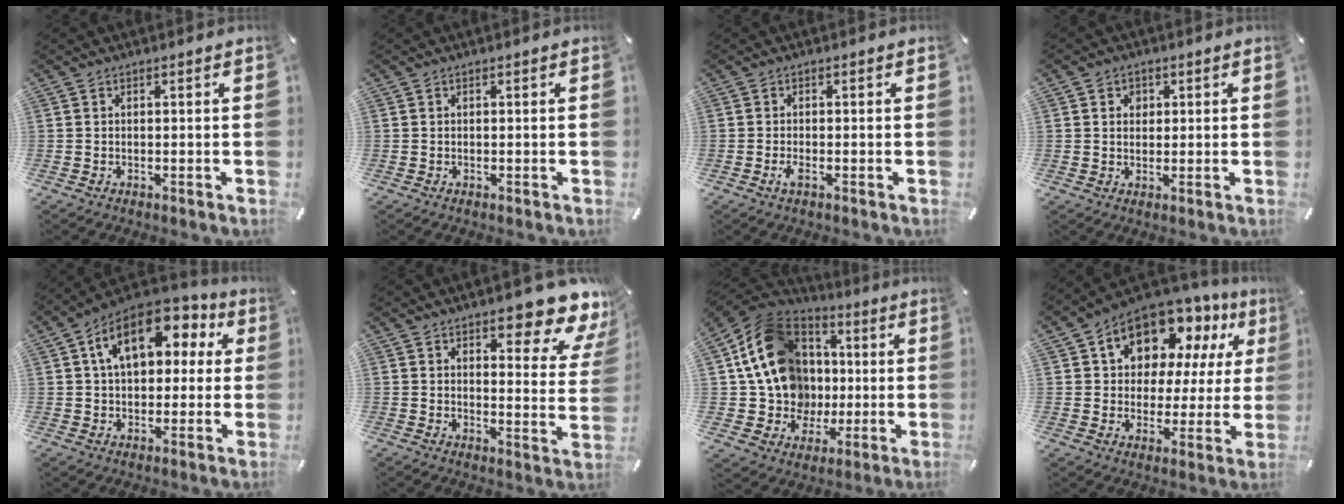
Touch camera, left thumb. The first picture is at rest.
{"total": 0.0}
{"total": 1.9, "force": [-0.8, 0.5, 1.7], "torque": [-0.037, -0.003, -0.016]}
{"total": 2.9, "force": [0.6, 2.7, 0.9], "torque": [-0.008, 0.000, 0.005]}
{"total": 15.3, "force": [5.8, 9.9, 10.2], "torque": [-0.174, -0.012, 0.103]}
{"total": 10.9, "force": [8.6, 3.7, 5.5], "torque": [-0.061, -0.068, 0.147]}
{"total": 20.3, "force": [2.6, 17.9, 9.2], "torque": [-0.176, -0.012, 0.073]}
{"total": 13.2, "force": [8.4, 8.8, 5.0], "torque": [-0.093, -0.059, 0.154]}